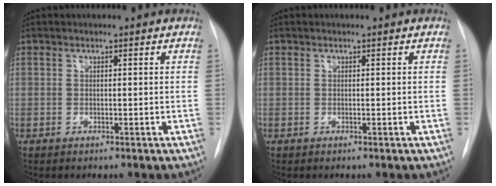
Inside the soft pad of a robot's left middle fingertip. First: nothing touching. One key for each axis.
{"total": 0.0}